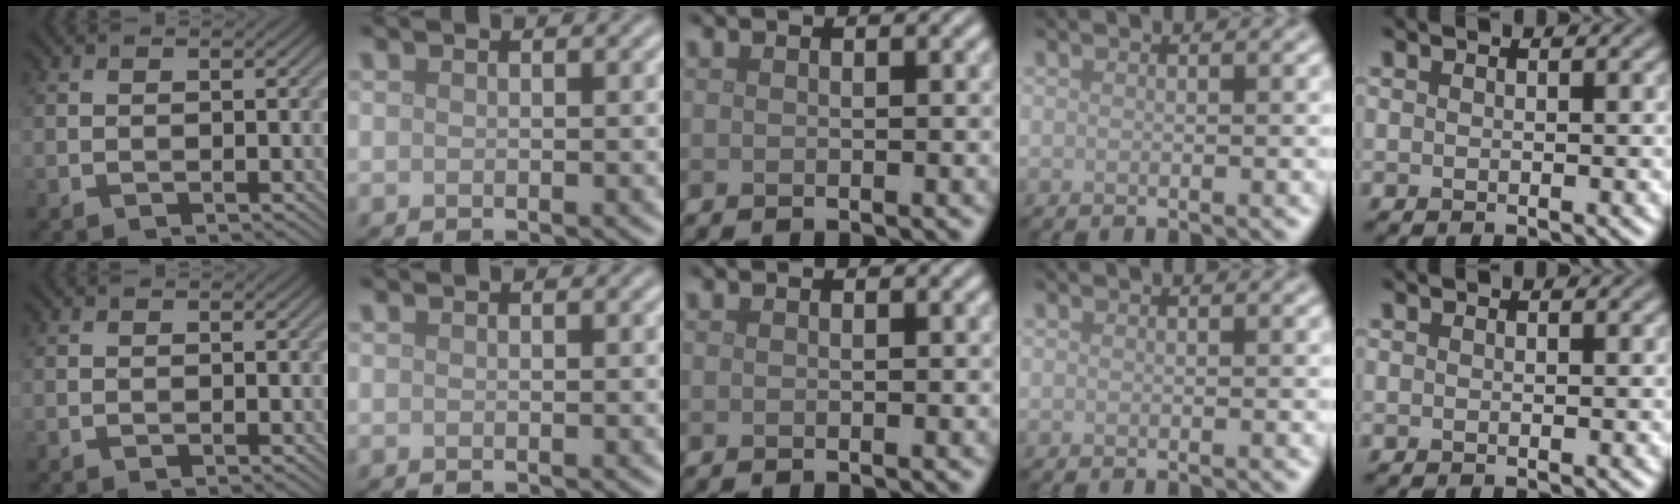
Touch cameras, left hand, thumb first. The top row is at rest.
{}